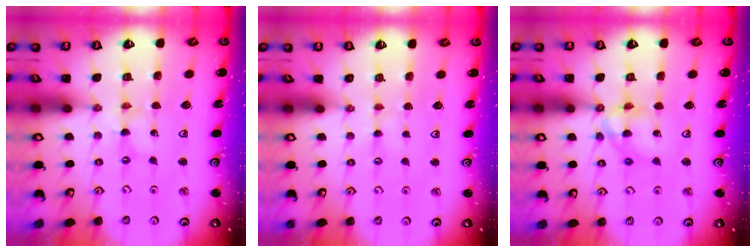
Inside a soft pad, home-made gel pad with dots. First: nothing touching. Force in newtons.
{"total": 2.1, "press": 2.1, "slide": 0.3}
{"total": 10.2, "press": 10.2, "slide": 1.0}